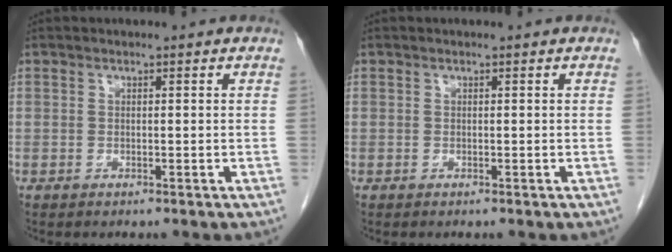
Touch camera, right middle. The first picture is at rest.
{"total": 0.0}